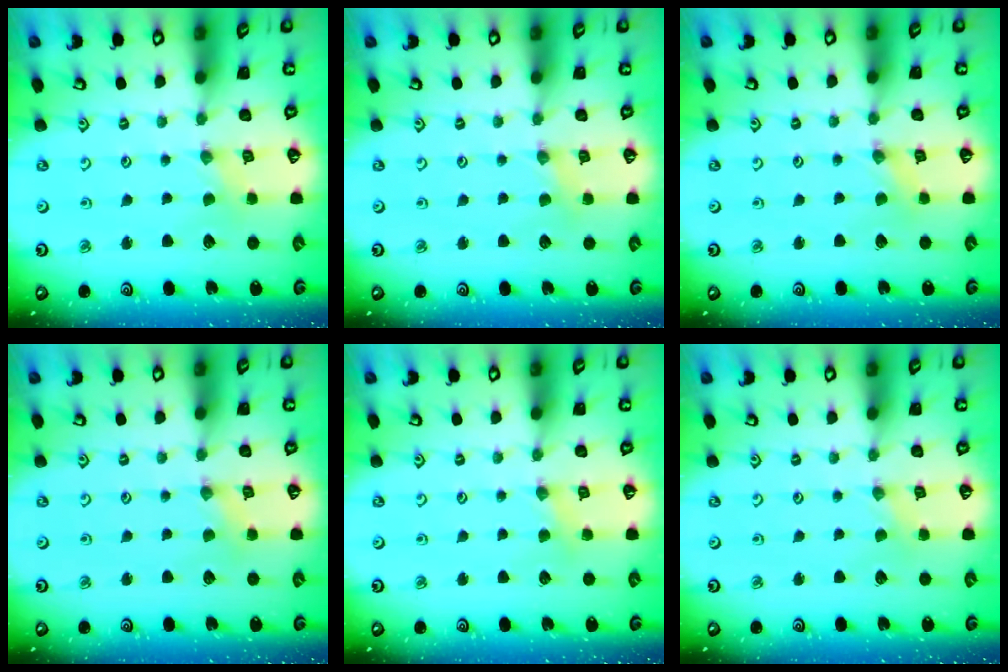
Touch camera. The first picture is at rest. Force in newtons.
{"total": 2.0, "press": 1.9, "slide": 0.4}
{"total": 0.0}
{"total": 2.2, "press": 2.2, "slide": 0.5}
{"total": 3.0, "press": 3.0, "slide": 0.4}
{"total": 0.0}